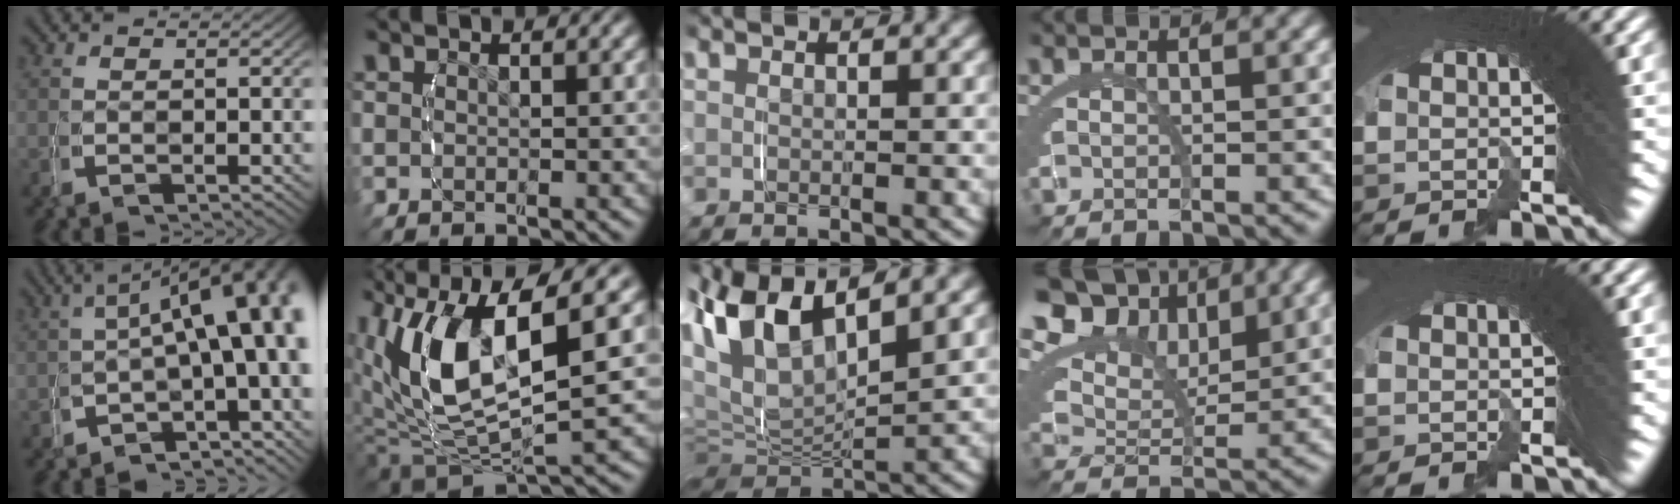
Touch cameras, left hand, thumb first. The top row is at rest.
{"thumb": {"total": 11.7, "force": [0.5, 7.0, 9.4], "torque": [-0.096, -0.006, -0.003]}, "index": {"total": 10.9, "force": [-0.6, 7.5, 7.9], "torque": [-0.201, -0.033, 0.006]}, "middle": {"total": 12.4, "force": [3.8, 8.3, 8.4], "torque": [-0.197, -0.003, 0.058]}, "ring": {"total": 12.9, "force": [6.6, 8.6, 7.0], "torque": [-0.137, 0.023, 0.091]}}